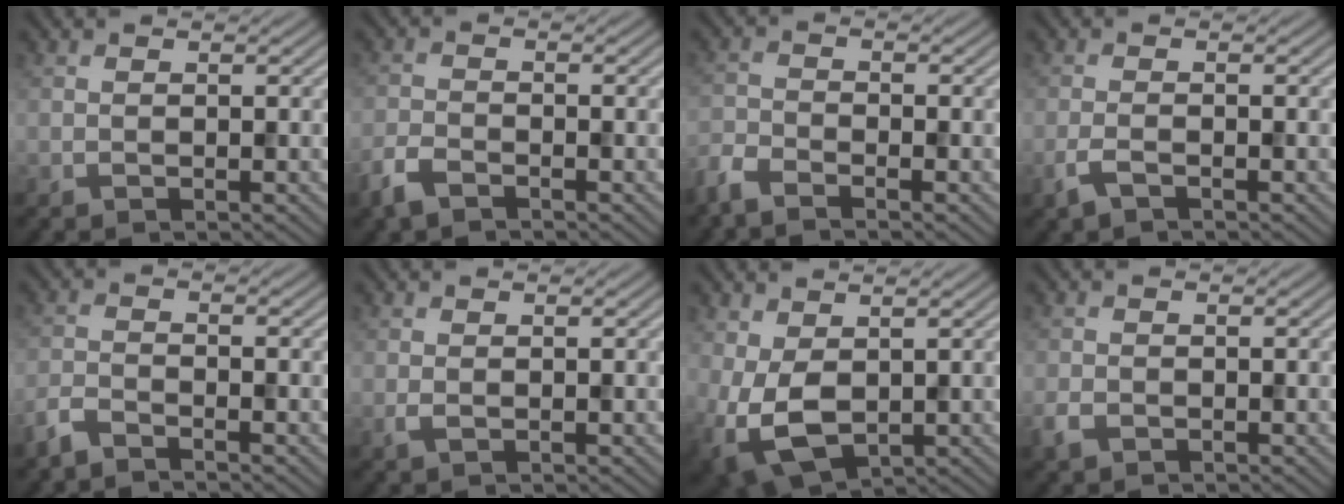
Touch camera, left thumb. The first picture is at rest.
{"total": 3.2, "force": [-2.5, 1.2, 1.7], "torque": [-0.041, -0.007, -0.061]}
{"total": 3.6, "force": [-3.1, 0.9, 1.6], "torque": [-0.040, -0.011, -0.077]}
{"total": 2.1, "force": [-1.3, 0.6, 1.5], "torque": [-0.037, 0.000, -0.032]}
{"total": 2.8, "force": [-2.4, 0.6, 1.3], "torque": [-0.033, -0.007, -0.061]}
{"total": 0.9, "force": [0.0, 0.4, 0.8], "torque": [-0.022, -0.001, -0.001]}
{"total": 6.8, "force": [-0.2, 4.3, 5.2], "torque": [-0.134, -0.014, -0.004]}
{"total": 1.8, "force": [-1.0, 1.2, 0.9], "torque": [-0.025, -0.005, -0.024]}